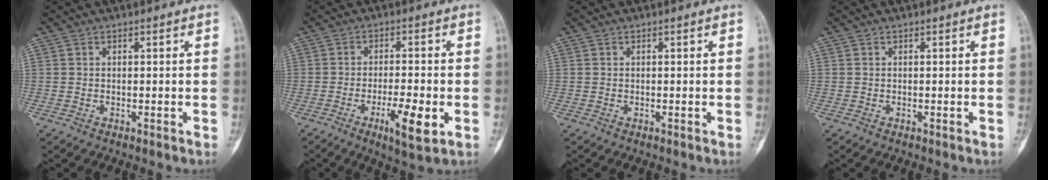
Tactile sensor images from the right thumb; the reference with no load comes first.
{"total": 7.9, "force": [-2.8, 1.7, 7.2], "torque": [-0.123, -0.002, -0.043]}
{"total": 0.0}
{"total": 0.0}